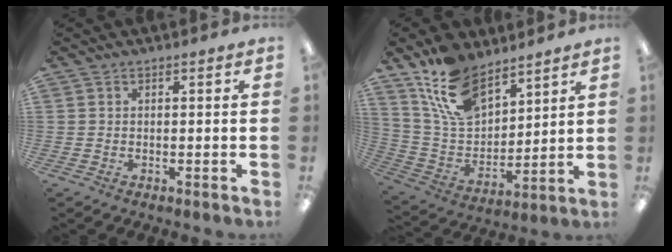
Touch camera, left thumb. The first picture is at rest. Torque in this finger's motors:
{"motor_torque": [0.37, 0.40, 1.46, -1.31, 0.11]}